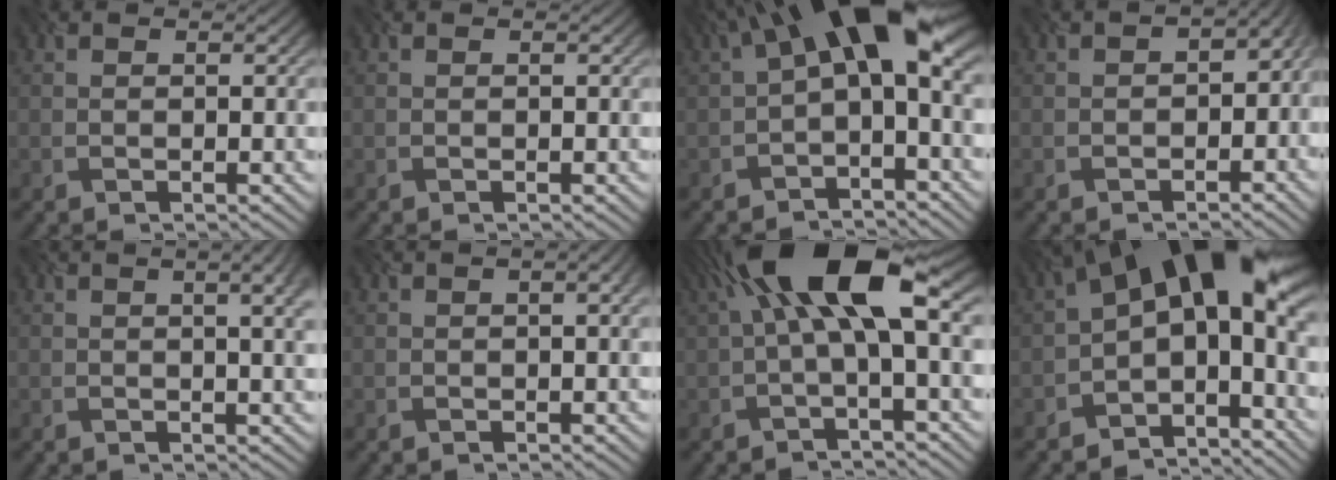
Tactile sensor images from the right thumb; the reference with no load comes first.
{"total": 0.0}
{"total": 11.9, "force": [1.9, 5.0, 10.7], "torque": [-0.173, 0.016, 0.024]}
{"total": 4.4, "force": [-2.1, 2.4, 3.1], "torque": [-0.032, -0.010, -0.020]}
{"total": 6.5, "force": [1.6, 2.6, 5.8], "torque": [-0.048, 0.031, 0.000]}
{"total": 2.7, "force": [0.5, 1.1, 2.4], "torque": [-0.021, 0.009, -0.005]}
{"total": 13.2, "force": [3.4, 4.2, 12.0], "torque": [-0.219, 0.021, 0.060]}
{"total": 16.0, "force": [0.1, 8.1, 13.9], "torque": [-0.204, 0.012, 0.012]}